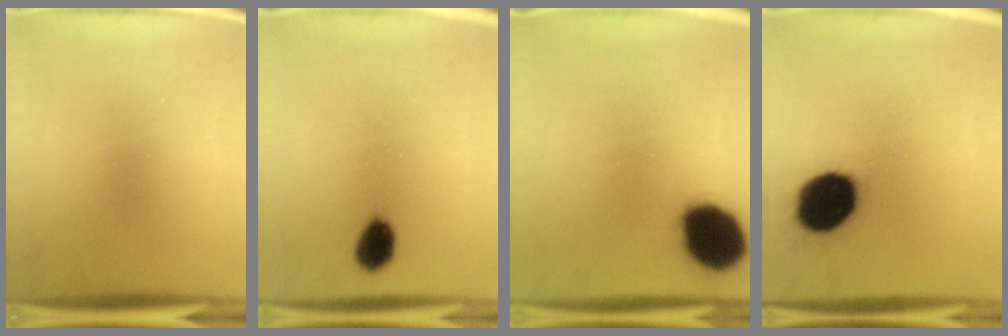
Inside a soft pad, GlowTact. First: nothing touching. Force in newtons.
{"total": 6.1}
{"total": 18.7}
{"total": 18.9}